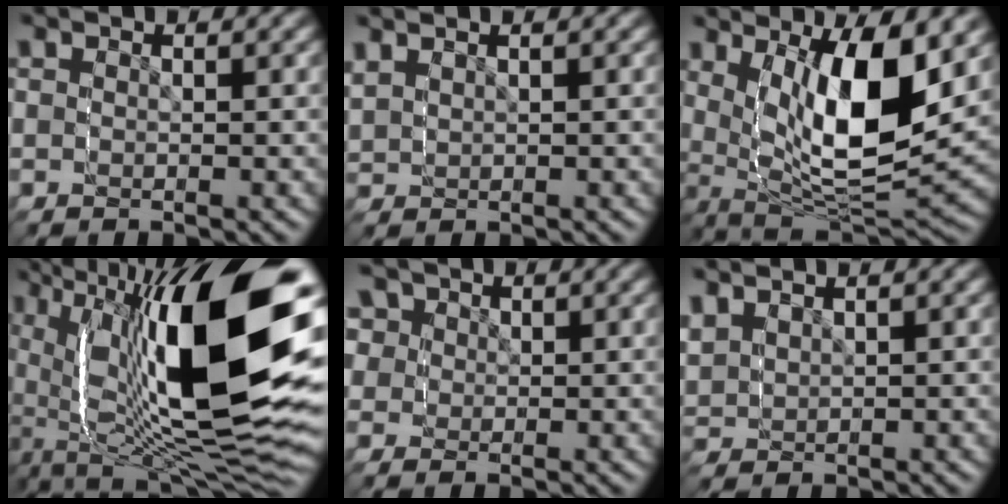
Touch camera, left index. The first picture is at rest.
{"total": 1.5, "force": [0.7, 1.3, -0.2], "torque": [-0.016, -0.003, 0.018]}
{"total": 10.7, "force": [3.1, 6.8, 7.7], "torque": [-0.177, -0.011, 0.055]}
{"total": 14.5, "force": [-0.9, 6.8, 12.8], "torque": [-0.204, -0.003, -0.006]}
{"total": 6.2, "force": [1.8, 5.9, 0.5], "torque": [-0.026, -0.026, 0.032]}
{"total": 3.3, "force": [1.4, 3.0, 0.5], "torque": [-0.044, -0.006, 0.030]}